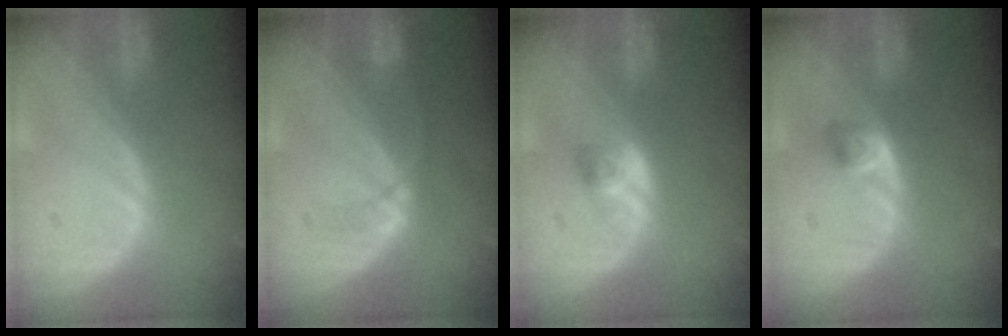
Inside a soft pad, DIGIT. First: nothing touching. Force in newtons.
{"total": 3.0, "press": 3.0, "slide": 0.3}
{"total": 2.6, "press": 2.3, "slide": 1.1}
{"total": 2.7, "press": 2.4, "slide": 1.1}